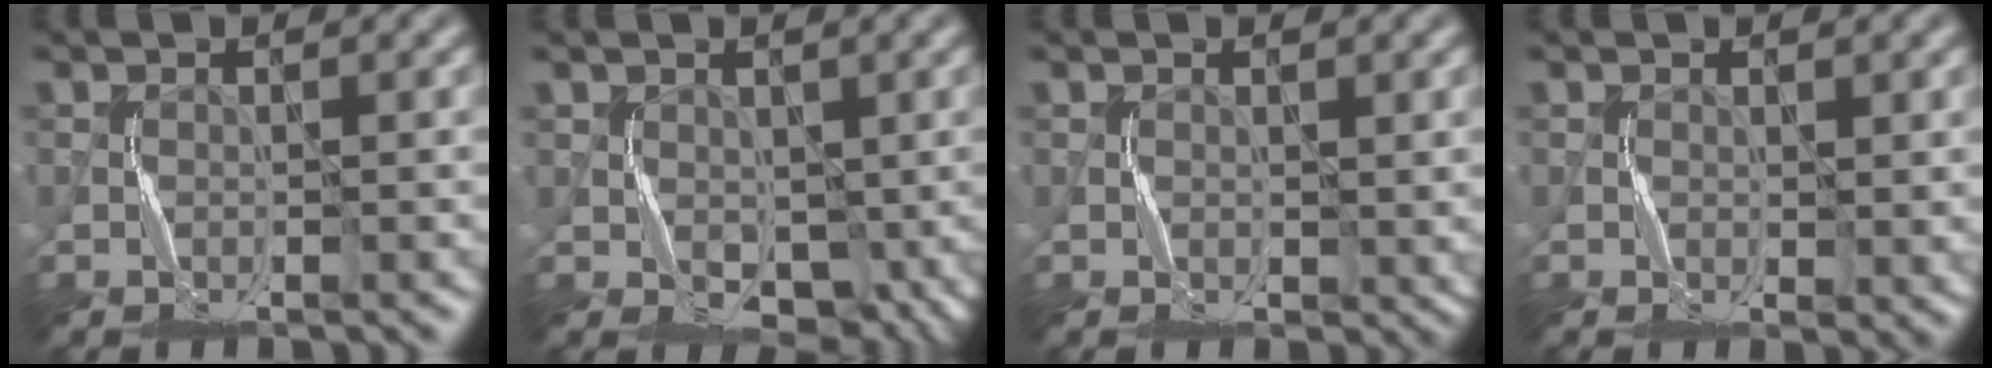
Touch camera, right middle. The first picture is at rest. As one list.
[{"total": 4.1, "force": [-0.1, 3.1, 2.8], "torque": [-0.042, -0.011, 0.005]}, {"total": 1.2, "force": [0.3, 0.9, 0.7], "torque": [-0.006, -0.002, 0.009]}, {"total": 1.4, "force": [0.3, 0.6, 1.3], "torque": [-0.016, -0.002, 0.007]}]